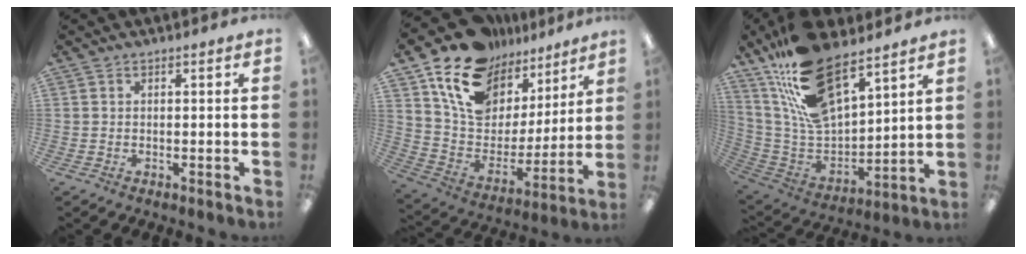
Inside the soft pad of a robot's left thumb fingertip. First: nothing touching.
{"total": 17.6, "force": [12.2, 10.9, 6.7], "torque": [-0.138, -0.081, 0.225]}
{"total": 20.8, "force": [14.9, 8.5, 11.7], "torque": [-0.243, -0.093, 0.271]}